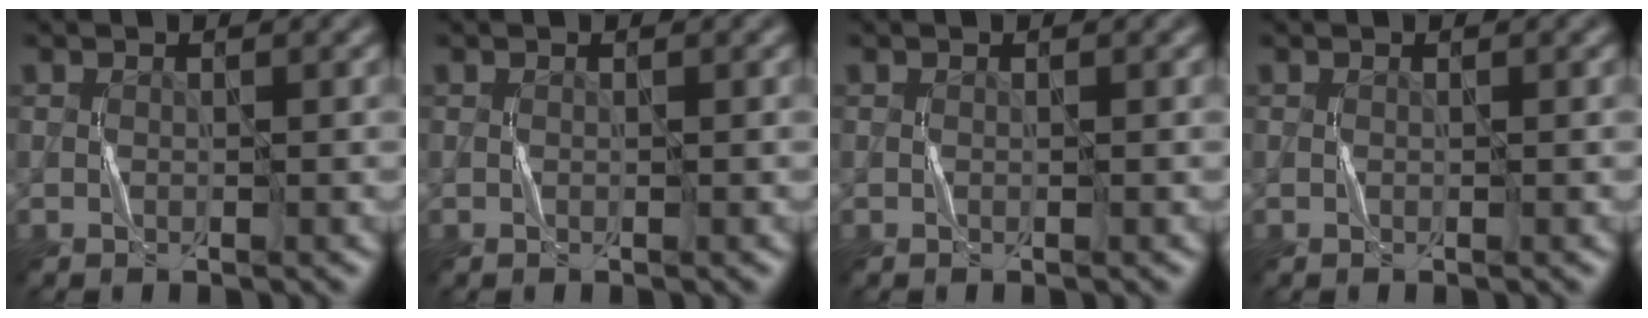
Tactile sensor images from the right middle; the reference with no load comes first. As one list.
[{"total": 0.0}, {"total": 0.0}, {"total": 0.0}]